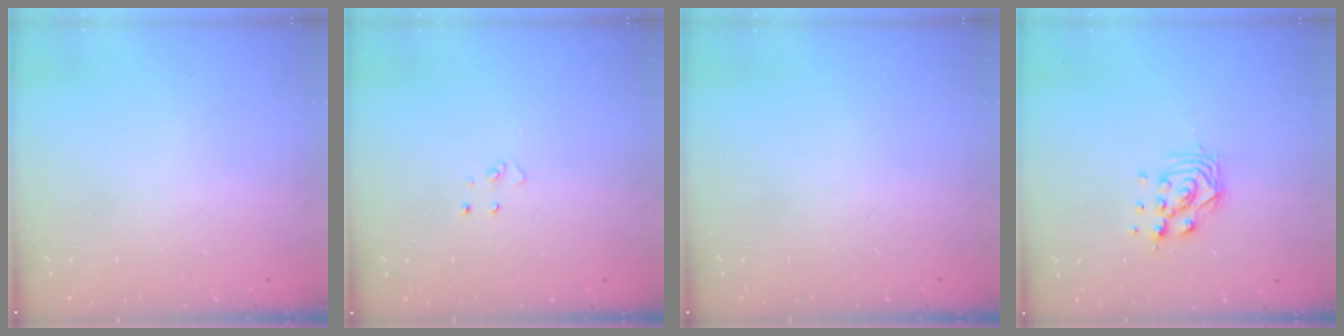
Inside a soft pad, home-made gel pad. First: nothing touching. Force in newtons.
{"total": 2.9, "press": 2.9, "slide": 0.2}
{"total": 0.0}
{"total": 7.8, "press": 7.8, "slide": 0.6}